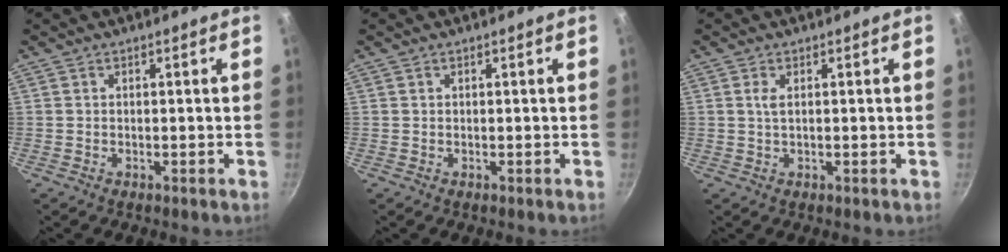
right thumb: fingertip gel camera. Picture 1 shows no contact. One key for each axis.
{"total": 0.0}
{"total": 1.6, "fx": 0.3, "fy": 0.4, "fz": 1.5, "tx": -0.035, "ty": 0.000, "tz": 0.004}